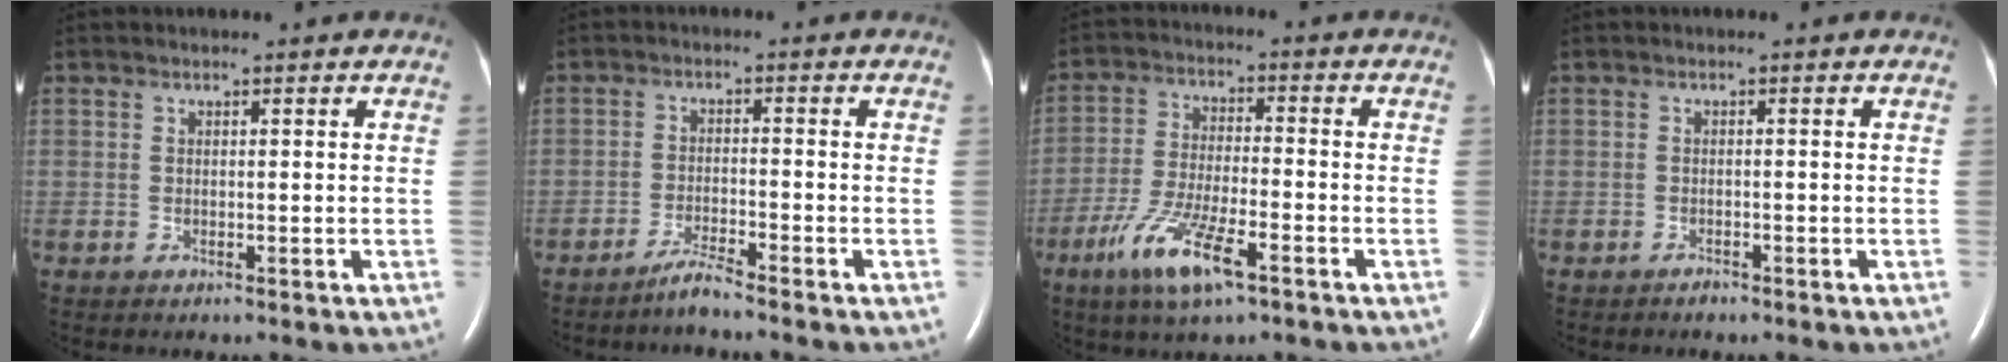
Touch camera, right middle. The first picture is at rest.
{"total": 2.9, "force": [-2.7, -0.6, 1.1], "torque": [-0.026, -0.011, -0.052]}
{"total": 10.3, "force": [-5.7, 1.9, 8.3], "torque": [-0.172, -0.017, -0.104]}
{"total": 0.8, "force": [-0.7, 0.2, 0.3], "torque": [-0.008, -0.001, -0.011]}